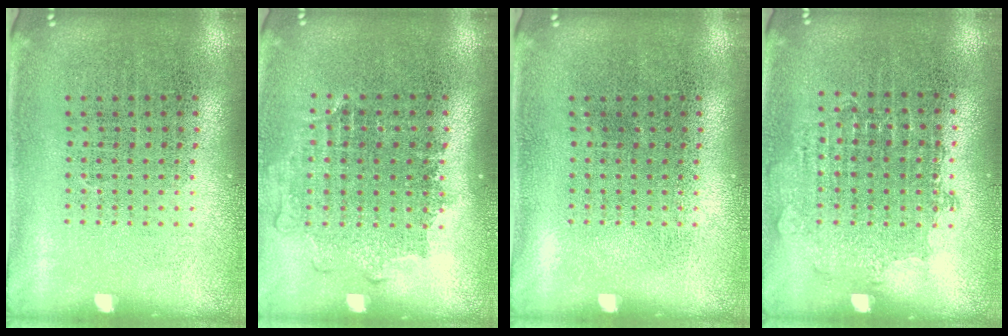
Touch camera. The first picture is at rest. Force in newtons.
{"total": 1.1, "press": 1.0, "slide": 0.5}
{"total": 0.0}
{"total": 0.8, "press": 0.8, "slide": 0.2}